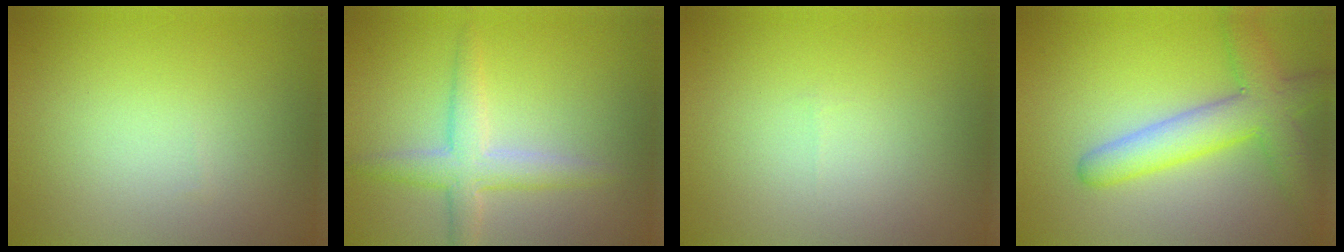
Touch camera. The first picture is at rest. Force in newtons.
{"total": 3.2, "press": 3.2, "slide": 0.1}
{"total": 0.0}
{"total": 5.3, "press": 5.3, "slide": 0.3}